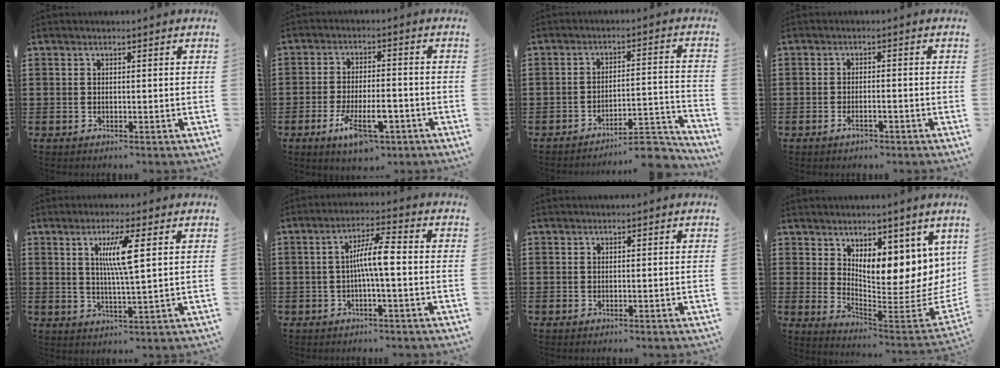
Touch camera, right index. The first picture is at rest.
{"total": 7.9, "force": [-3.8, 3.0, 6.2], "torque": [-0.124, -0.003, -0.067]}
{"total": 6.6, "force": [-6.0, 0.8, 2.5], "torque": [-0.037, 0.006, -0.113]}
{"total": 1.9, "force": [-1.3, 0.5, 1.4], "torque": [-0.025, -0.002, -0.023]}
{"total": 6.4, "force": [1.9, 0.2, 6.1], "torque": [-0.122, -0.002, 0.027]}
{"total": 6.1, "force": [-0.5, 0.7, 6.0], "torque": [-0.118, 0.001, -0.016]}
{"total": 0.0}
{"total": 7.9, "force": [5.6, 3.4, 4.3], "torque": [-0.066, -0.075, 0.097]}